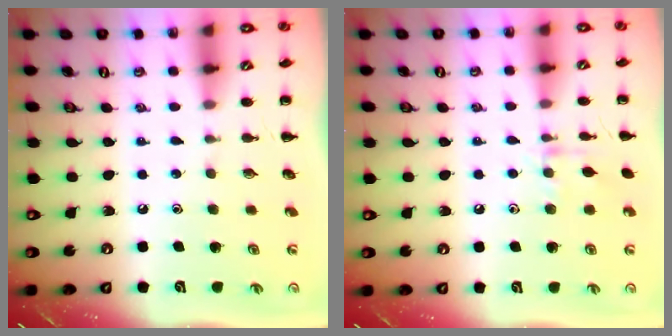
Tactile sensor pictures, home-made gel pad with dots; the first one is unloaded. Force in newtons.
{"total": 7.1, "press": 6.9, "slide": 1.6}